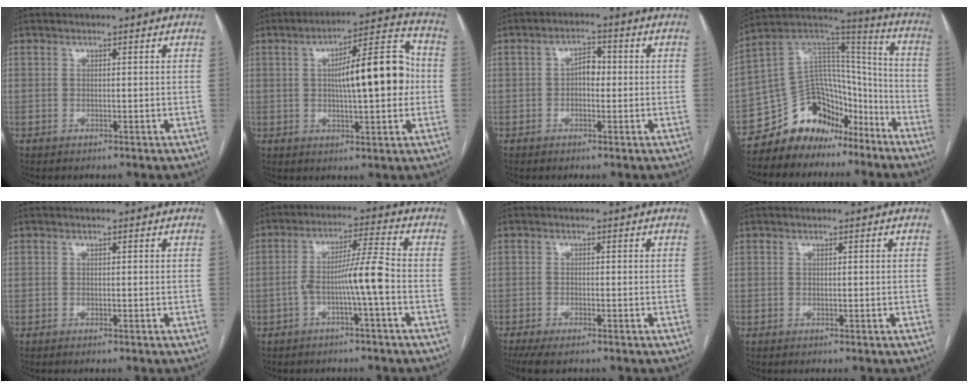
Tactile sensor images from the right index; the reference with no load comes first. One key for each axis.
{"total": 13.4, "fx": 0.6, "fy": 3.1, "fz": 13.0, "tx": -0.195, "ty": 0.033, "tz": 0.011}
{"total": 3.1, "fx": -0.2, "fy": 1.8, "fz": 2.5, "tx": -0.038, "ty": 0.015, "tz": -0.005}
{"total": 14.8, "fx": -11.2, "fy": 8.6, "fz": 4.4, "tx": -0.069, "ty": 0.091, "tz": -0.193}
{"total": 0.0}
{"total": 7.2, "fx": -2.2, "fy": -0.6, "fz": 6.8, "tx": -0.123, "ty": 0.021, "tz": -0.037}
{"total": 5.2, "fx": -4.0, "fy": 1.0, "fz": 3.1, "tx": -0.050, "ty": -0.008, "tz": -0.065}
{"total": 0.0}